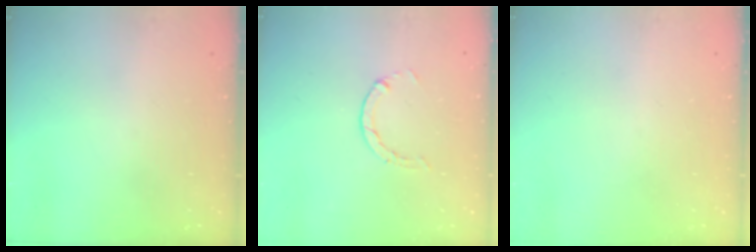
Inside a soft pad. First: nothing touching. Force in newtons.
{"total": 0.6, "press": 0.6, "slide": 0.2}
{"total": 0.0}